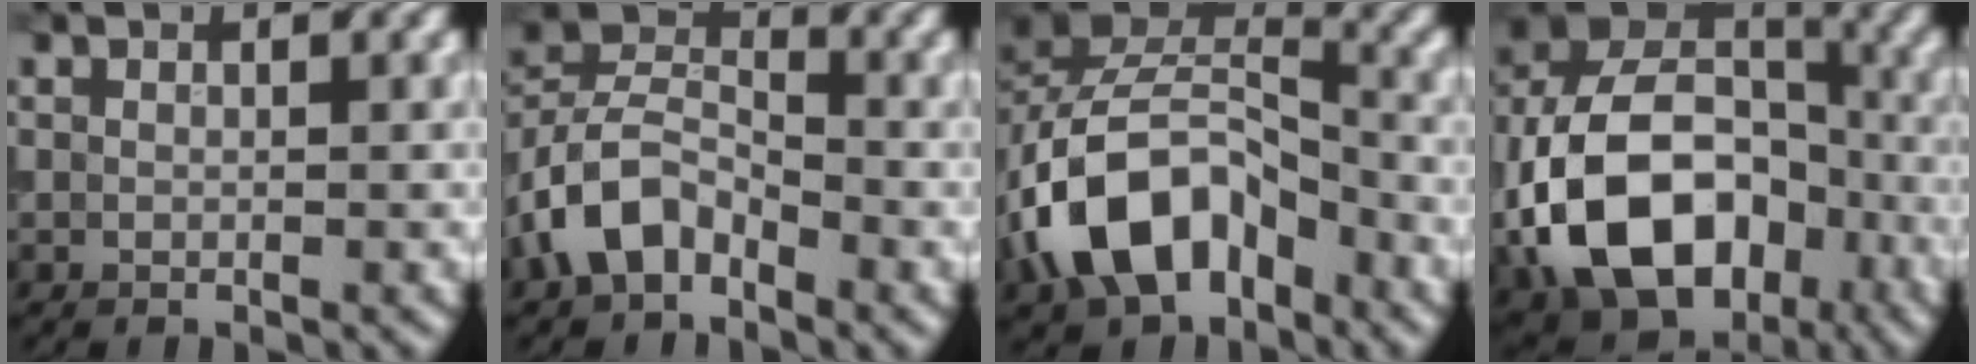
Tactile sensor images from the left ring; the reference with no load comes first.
{"total": 5.5, "force": [-2.9, 3.5, 3.2], "torque": [-0.054, 0.010, -0.067]}
{"total": 10.3, "force": [-4.6, 6.2, 6.8], "torque": [-0.122, 0.013, -0.090]}
{"total": 15.9, "force": [-5.1, 11.0, 10.4], "torque": [-0.209, -0.015, -0.097]}